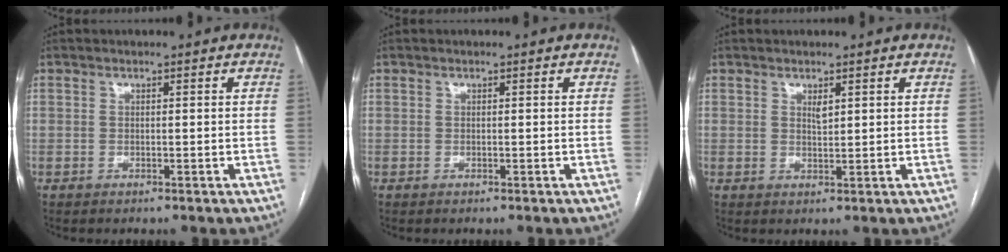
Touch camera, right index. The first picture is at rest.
{"total": 0.0}
{"total": 1.3, "force": [0.7, 0.5, 1.0], "torque": [-0.020, -0.003, 0.016]}